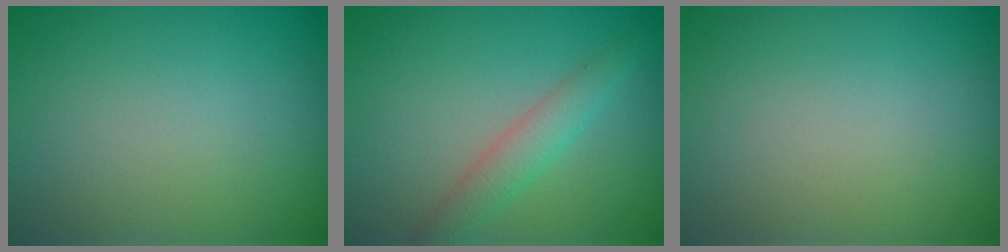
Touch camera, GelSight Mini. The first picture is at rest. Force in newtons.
{"total": 2.7, "press": 2.7, "slide": 0.1}
{"total": 0.0}